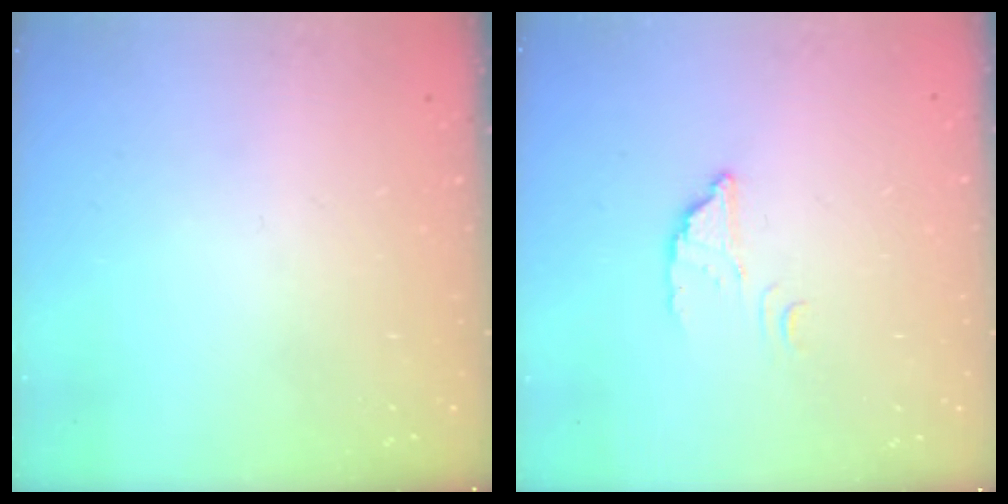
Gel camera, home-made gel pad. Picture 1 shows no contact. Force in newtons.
{"total": 2.5, "press": 2.5, "slide": 0.1}